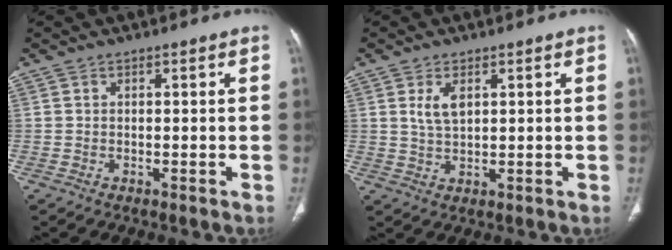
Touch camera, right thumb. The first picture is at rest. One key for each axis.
{"total": 4.0, "fx": 1.5, "fy": 2.0, "fz": 3.1, "tx": -0.060, "ty": -0.006, "tz": 0.034}